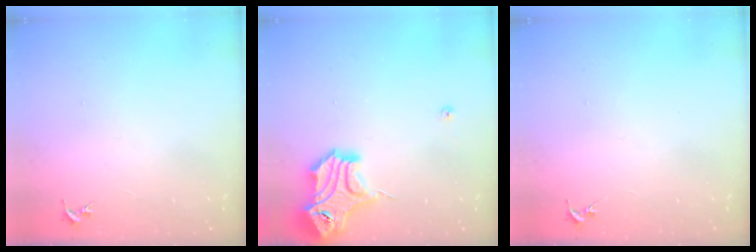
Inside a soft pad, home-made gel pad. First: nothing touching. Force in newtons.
{"total": 18.1, "press": 17.9, "slide": 2.0}
{"total": 0.0}